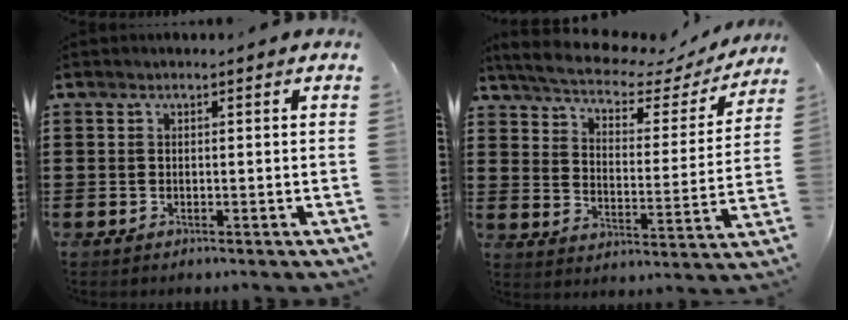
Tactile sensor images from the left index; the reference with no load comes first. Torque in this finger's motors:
{"motor_torque": [2.14, 0.00, 0.44, 0.08]}